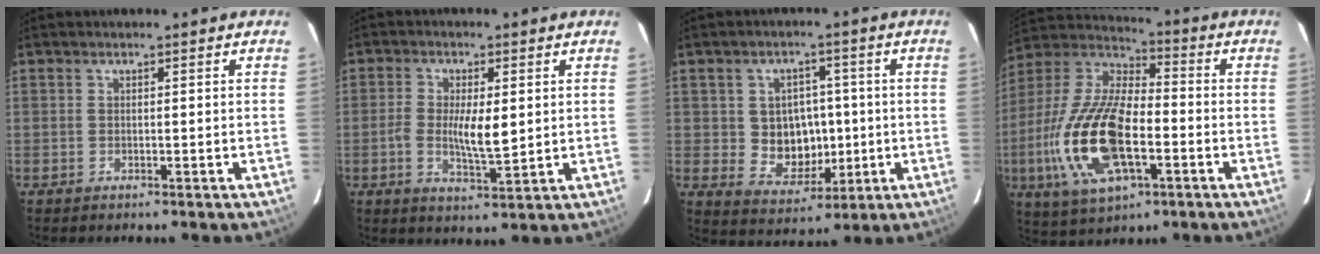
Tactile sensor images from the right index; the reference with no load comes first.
{"total": 6.9, "force": [-0.1, 2.5, 6.4], "torque": [-0.123, -0.004, -0.003]}
{"total": 8.9, "force": [-0.2, 7.9, 4.2], "torque": [-0.087, 0.010, 0.015]}
{"total": 21.4, "force": [-5.6, 9.5, 18.4], "torque": [-0.395, -0.015, -0.106]}